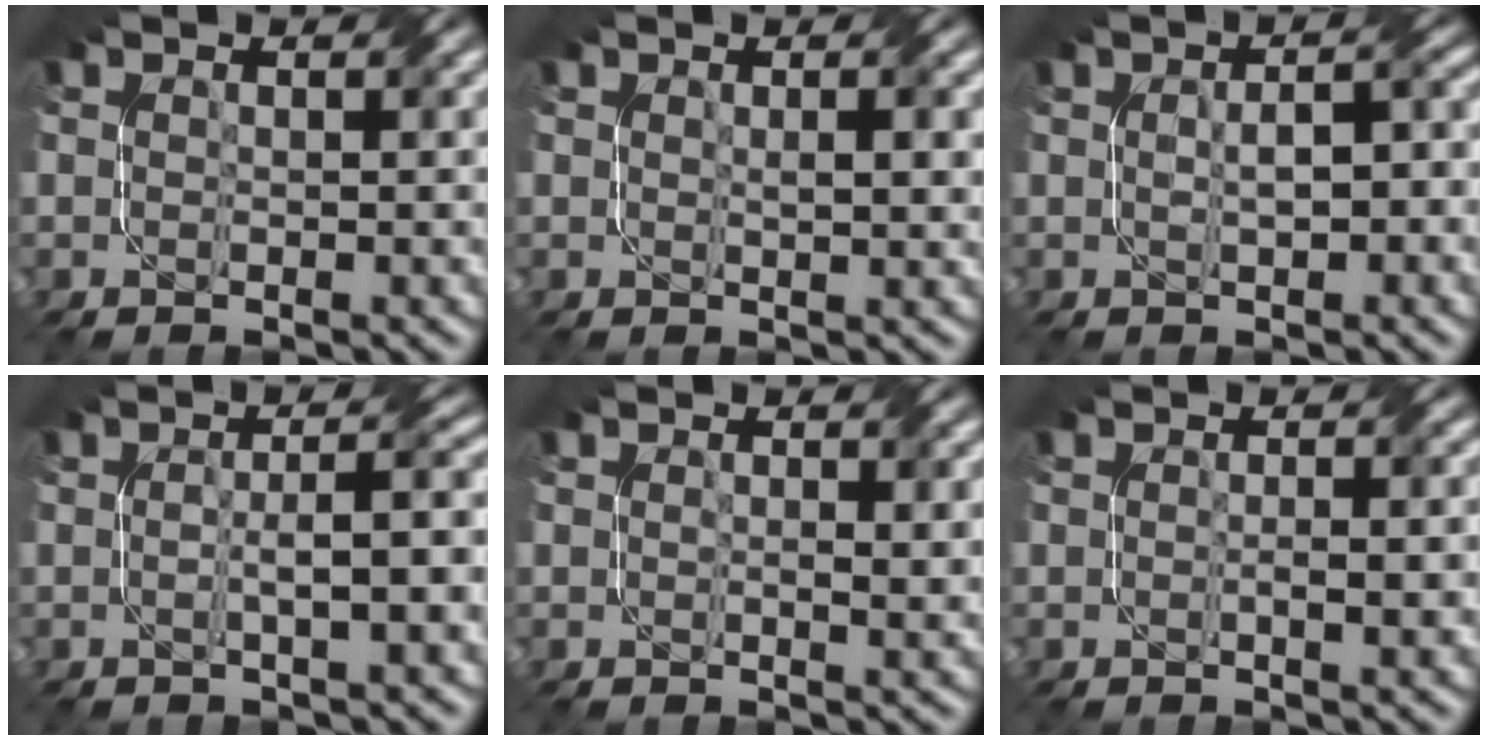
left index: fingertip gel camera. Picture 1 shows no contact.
{"total": 1.4, "force": [0.3, 0.4, 1.3], "torque": [-0.019, -0.001, 0.009]}
{"total": 3.7, "force": [0.2, 1.6, 3.3], "torque": [-0.040, 0.005, 0.001]}
{"total": 3.7, "force": [-0.3, 0.7, 3.6], "torque": [-0.057, 0.008, -0.005]}
{"total": 1.5, "force": [0.4, 0.4, 1.3], "torque": [-0.022, -0.003, 0.012]}
{"total": 1.9, "force": [-0.1, 0.4, 1.9], "torque": [-0.030, 0.000, -0.002]}